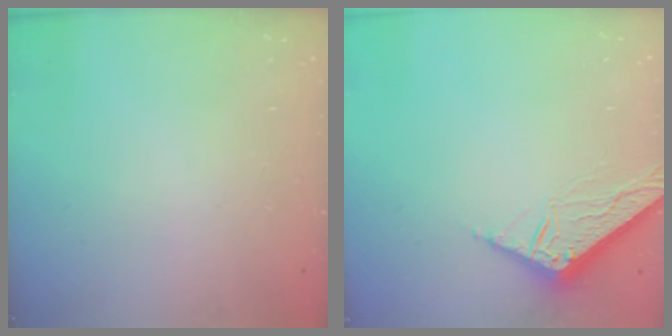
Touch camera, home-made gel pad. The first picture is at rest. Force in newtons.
{"total": 8.2, "press": 8.2, "slide": 0.5}